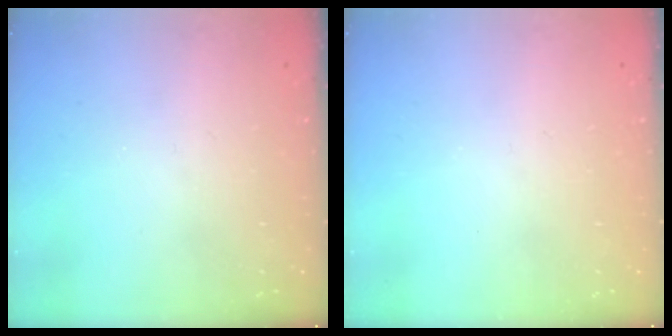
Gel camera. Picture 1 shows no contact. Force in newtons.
{"total": 0.0}